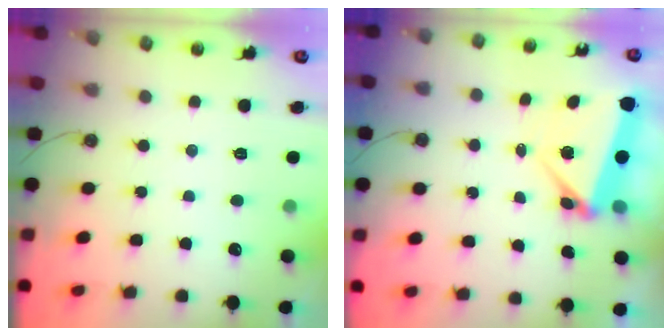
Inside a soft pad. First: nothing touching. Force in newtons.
{"total": 5.2, "press": 5.2, "slide": 0.2}